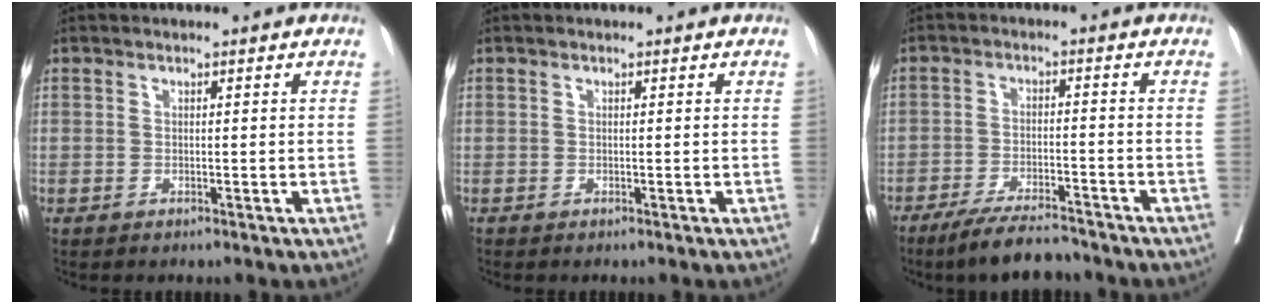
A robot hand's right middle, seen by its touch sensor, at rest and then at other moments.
{"total": 0.0}
{"total": 7.7, "force": [-6.7, 1.2, 3.6], "torque": [-0.059, -0.016, -0.117]}